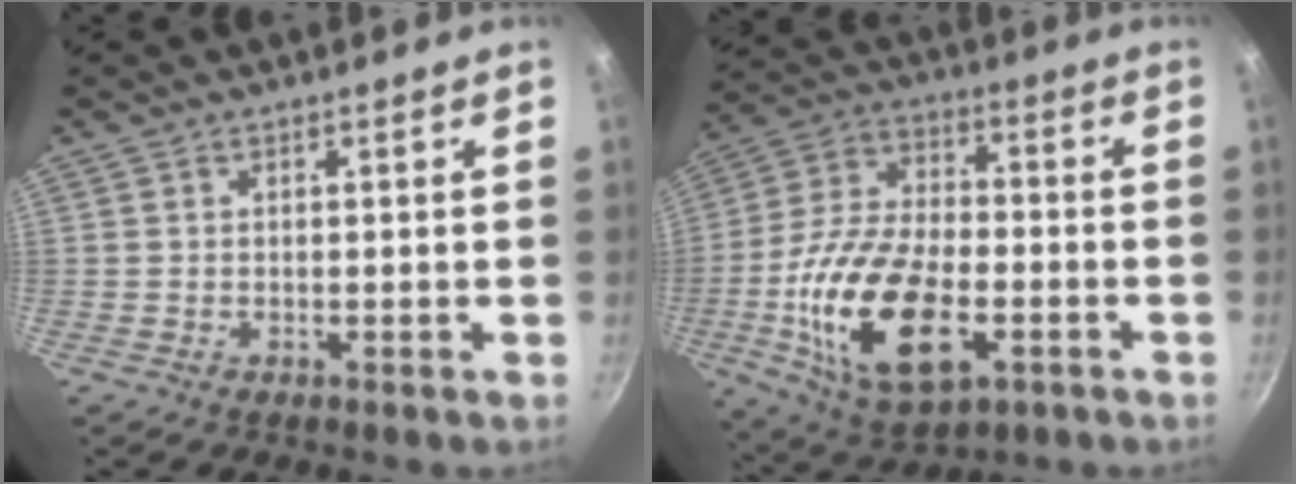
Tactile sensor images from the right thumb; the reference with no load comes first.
{"total": 21.8, "force": [-6.0, 11.7, 17.4], "torque": [-0.325, 0.021, -0.102]}